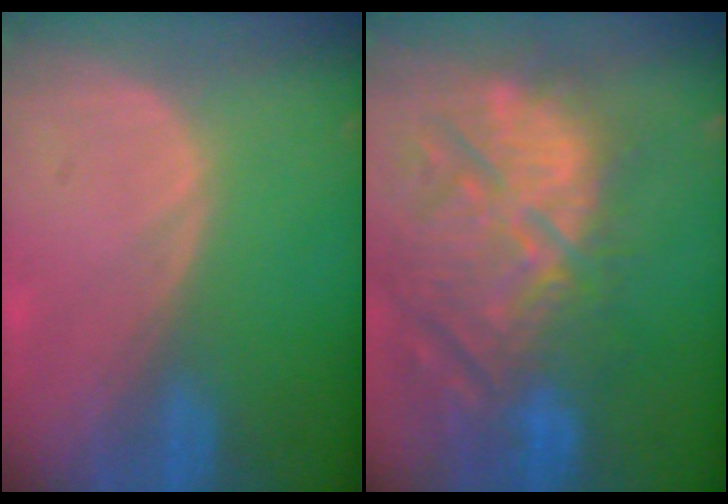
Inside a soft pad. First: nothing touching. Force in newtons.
{"total": 14.9, "press": 12.9, "slide": 7.4}